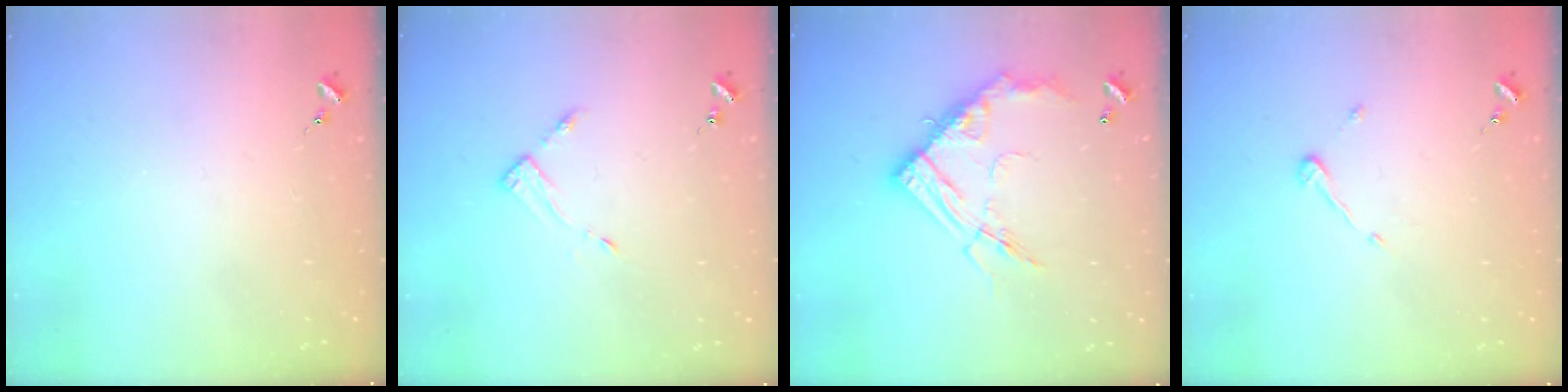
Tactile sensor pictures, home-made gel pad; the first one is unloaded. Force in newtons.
{"total": 3.5, "press": 3.5, "slide": 0.4}
{"total": 17.2, "press": 17.1, "slide": 1.4}
{"total": 3.6, "press": 3.6, "slide": 0.2}